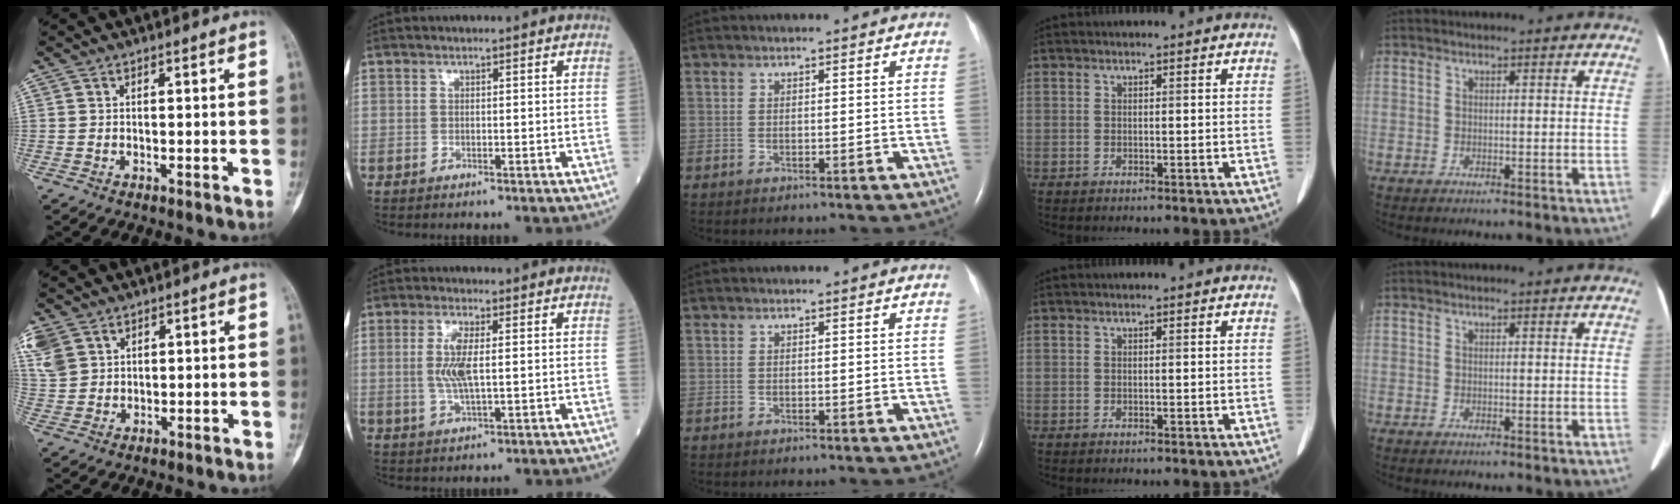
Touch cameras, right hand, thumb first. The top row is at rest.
{"thumb": {"total": 8.9, "force": [4.2, 6.9, 3.8], "torque": [-0.097, 0.007, 0.094]}, "index": {"total": 5.1, "force": [0.4, 1.2, 4.9], "torque": [-0.112, -0.003, 0.007]}}